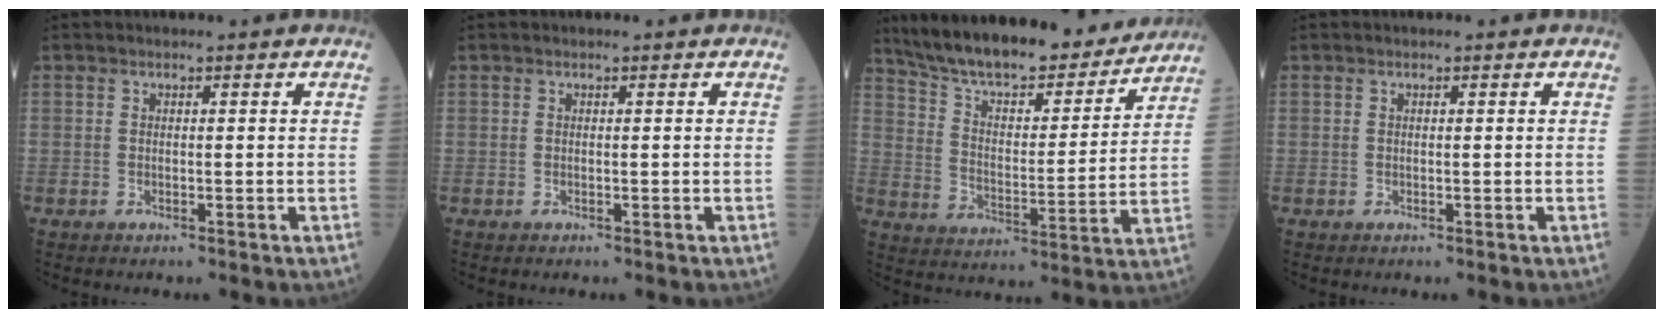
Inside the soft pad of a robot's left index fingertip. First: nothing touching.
{"total": 0.0}
{"total": 21.3, "force": [18.9, 4.4, 8.9], "torque": [-0.138, -0.003, 0.284]}
{"total": 0.0}